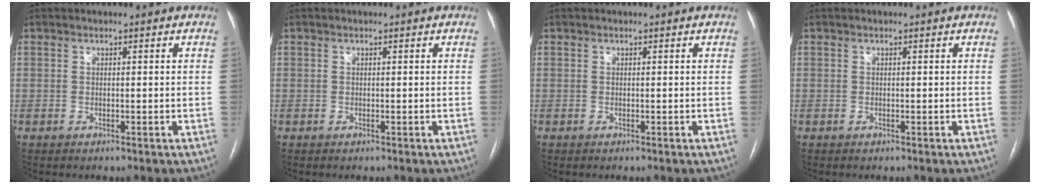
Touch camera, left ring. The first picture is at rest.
{"total": 0.0}
{"total": 0.0}
{"total": 0.0}